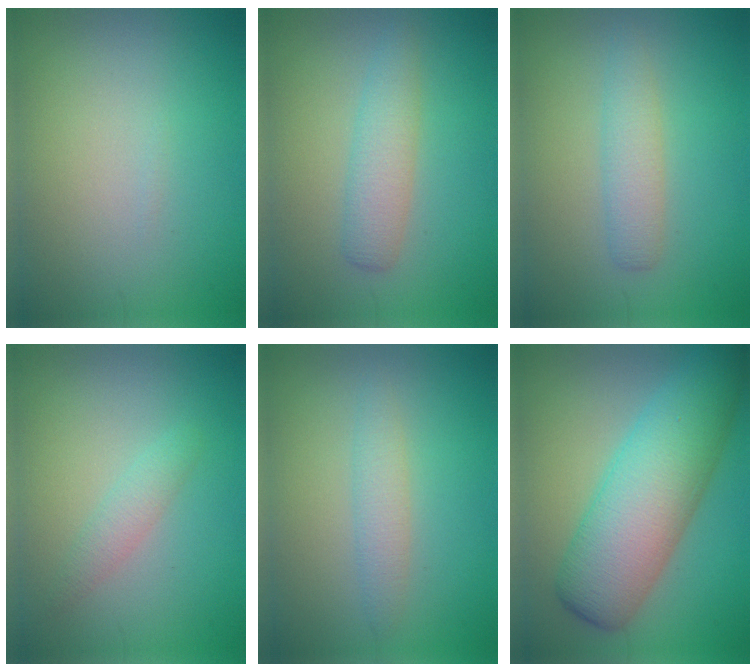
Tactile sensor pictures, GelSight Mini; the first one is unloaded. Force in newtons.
{"total": 2.8, "press": 2.8, "slide": 0.1}
{"total": 2.4, "press": 2.4, "slide": 0.1}
{"total": 1.6, "press": 1.6, "slide": 0.2}
{"total": 1.9, "press": 1.9, "slide": 0.1}
{"total": 9.0, "press": 9.0, "slide": 0.3}